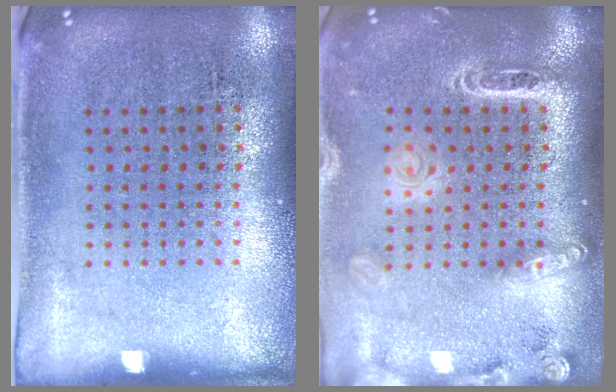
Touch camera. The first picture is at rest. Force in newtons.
{"total": 2.1, "press": 1.8, "slide": 1.2}